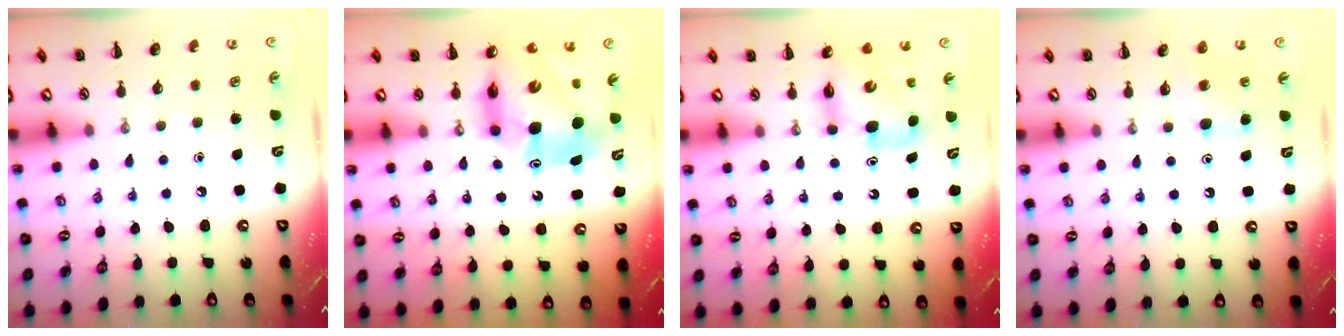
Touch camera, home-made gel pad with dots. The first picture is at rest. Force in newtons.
{"total": 13.1, "press": 12.6, "slide": 3.8}
{"total": 6.9, "press": 6.8, "slide": 0.9}
{"total": 4.7, "press": 4.5, "slide": 1.5}